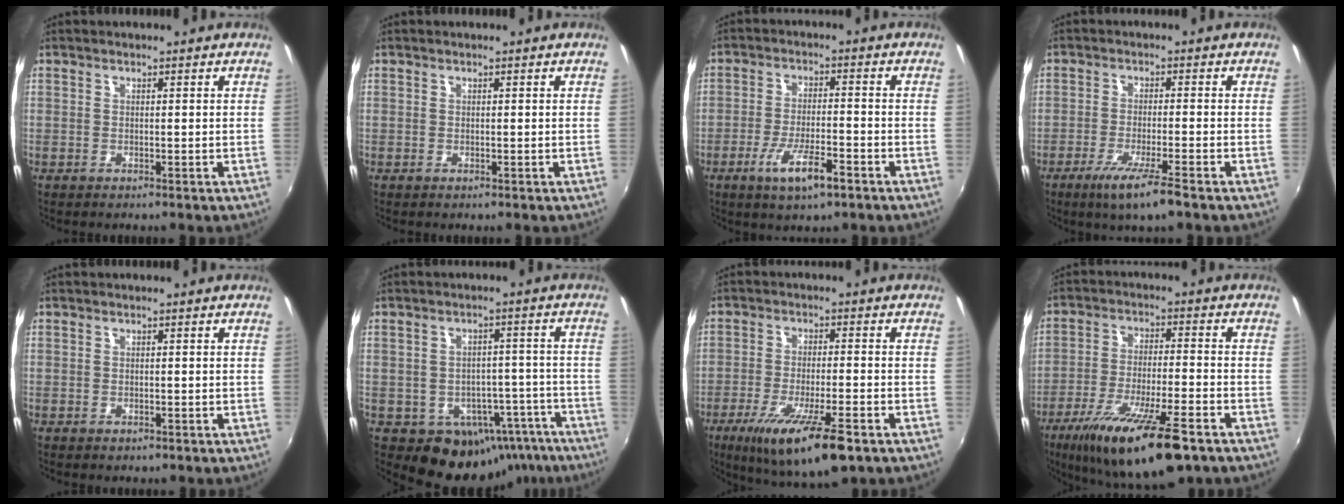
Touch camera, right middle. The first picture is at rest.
{"total": 0.0}
{"total": 8.2, "force": [-4.6, 1.8, 6.6], "torque": [-0.135, -0.014, -0.077]}
{"total": 7.4, "force": [-4.8, 0.1, 5.7], "torque": [-0.122, -0.022, -0.085]}
{"total": 0.5, "force": [-0.3, 0.5, 0.1], "torque": [-0.001, -0.004, -0.005]}
{"total": 13.4, "force": [-8.4, 9.7, 3.9], "torque": [-0.059, 0.036, -0.071]}
{"total": 14.6, "force": [-8.4, 3.1, 11.5], "torque": [-0.215, -0.041, -0.137]}
{"total": 18.8, "force": [-11.9, 4.2, 14.0], "torque": [-0.254, -0.044, -0.196]}